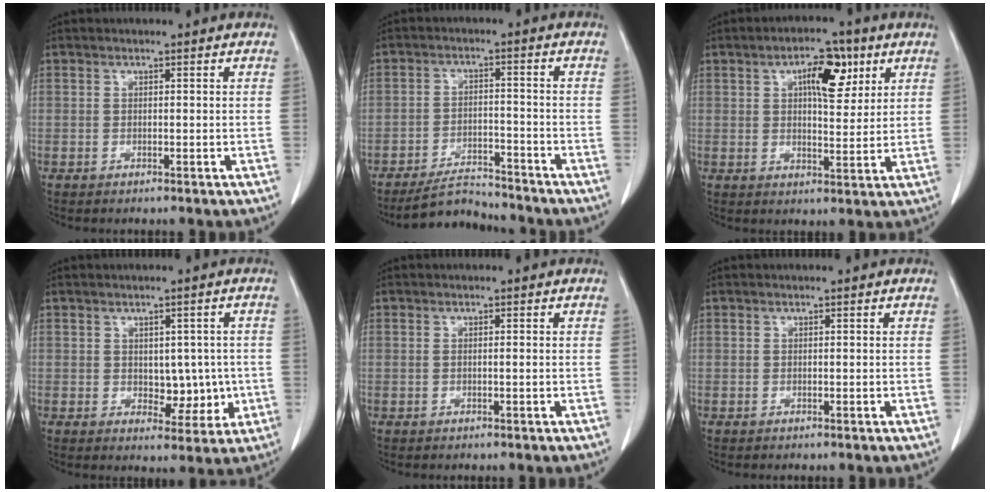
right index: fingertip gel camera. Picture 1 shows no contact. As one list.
[{"total": 6.1, "force": [-6.0, 1.1, 0.7], "torque": [-0.012, -0.003, -0.100]}, {"total": 8.0, "force": [3.6, 3.2, 6.4], "torque": [-0.099, 0.012, 0.054]}, {"total": 5.4, "force": [-0.2, 3.2, 4.3], "torque": [-0.047, 0.003, 0.007]}, {"total": 0.6, "force": [-0.1, 0.0, 0.6], "torque": [-0.012, 0.000, 0.000]}, {"total": 0.0}]